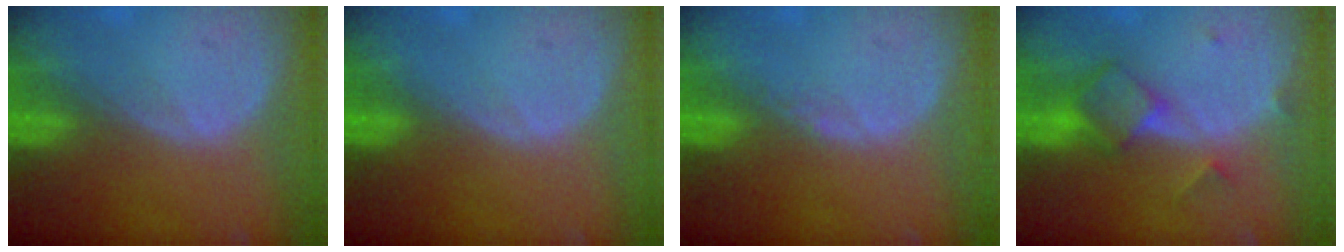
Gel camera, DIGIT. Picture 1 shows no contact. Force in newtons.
{"total": 0.0}
{"total": 0.6, "press": 0.5, "slide": 0.4}
{"total": 5.9, "press": 5.1, "slide": 3.0}